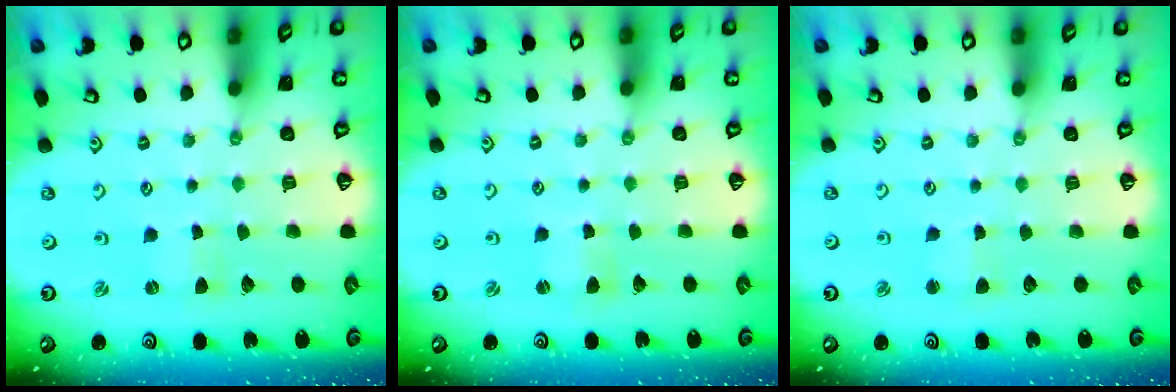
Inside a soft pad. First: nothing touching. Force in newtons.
{"total": 1.4, "press": 1.4, "slide": 0.3}
{"total": 2.6, "press": 2.6, "slide": 0.3}